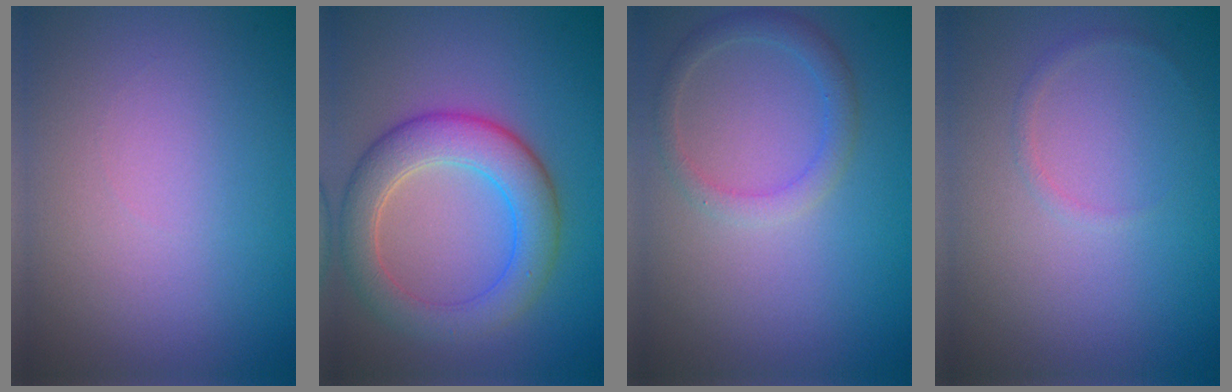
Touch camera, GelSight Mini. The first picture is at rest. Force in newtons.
{"total": 5.8, "press": 5.8, "slide": 0.5}
{"total": 2.1, "press": 2.1, "slide": 0.1}
{"total": 0.6, "press": 0.6, "slide": 0.1}